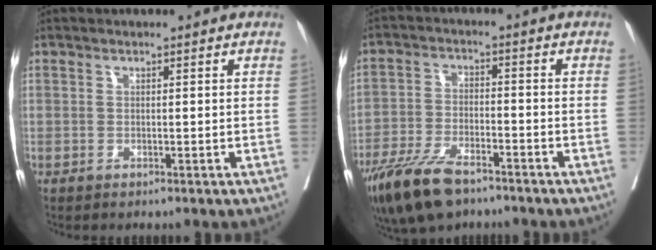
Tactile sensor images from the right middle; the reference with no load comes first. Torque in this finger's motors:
{"motor_torque": [1.11, -1.04, 0.32, 0.13]}